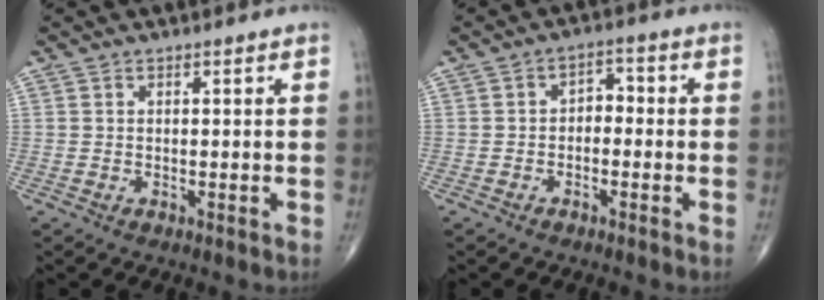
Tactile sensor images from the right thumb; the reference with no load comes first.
{"total": 3.4, "force": [-0.8, 2.3, 2.4], "torque": [-0.020, 0.023, -0.025]}